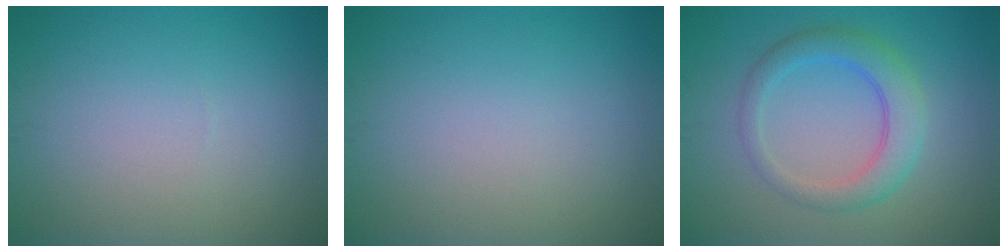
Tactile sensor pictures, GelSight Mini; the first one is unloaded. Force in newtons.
{"total": 0.0}
{"total": 4.1, "press": 4.1, "slide": 0.2}